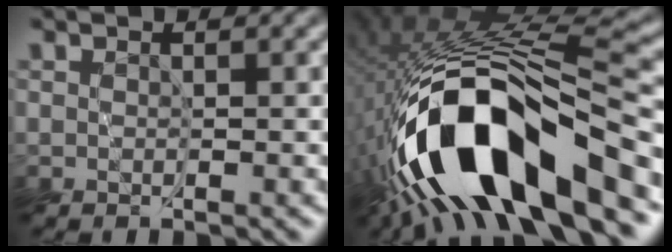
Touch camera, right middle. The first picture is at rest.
{"total": 15.8, "force": [-7.0, 5.6, 13.0], "torque": [-0.238, 0.003, -0.109]}